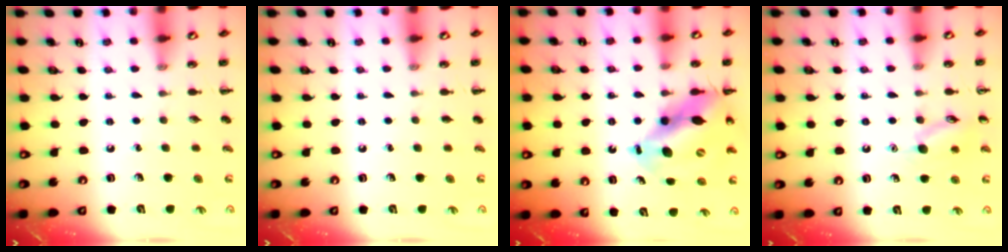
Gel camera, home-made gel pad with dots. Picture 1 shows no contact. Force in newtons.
{"total": 0.0}
{"total": 14.0, "press": 13.5, "slide": 3.5}
{"total": 10.4, "press": 10.3, "slide": 1.0}